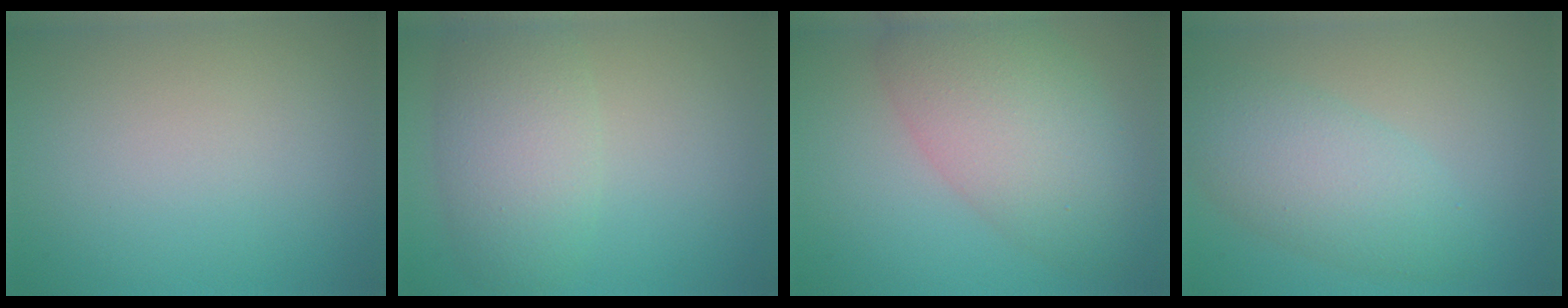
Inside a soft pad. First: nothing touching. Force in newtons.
{"total": 5.4, "press": 5.4, "slide": 0.2}
{"total": 8.1, "press": 8.1, "slide": 0.4}
{"total": 5.3, "press": 5.3, "slide": 0.1}